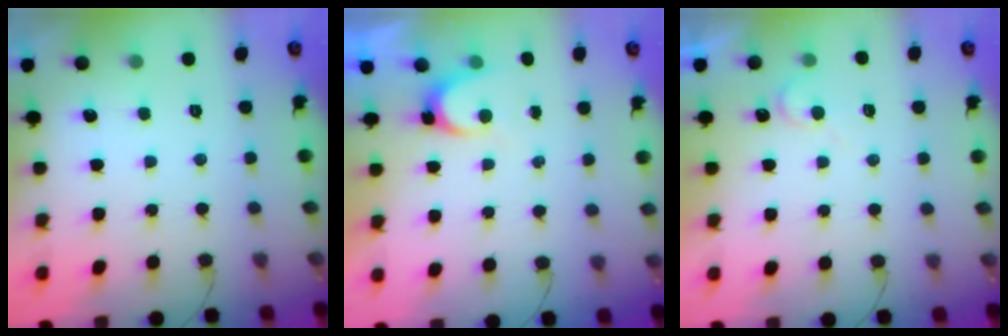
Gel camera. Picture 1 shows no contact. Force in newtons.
{"total": 5.1, "press": 5.1, "slide": 0.2}
{"total": 4.9, "press": 4.9, "slide": 0.4}